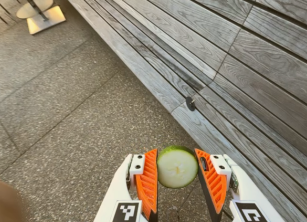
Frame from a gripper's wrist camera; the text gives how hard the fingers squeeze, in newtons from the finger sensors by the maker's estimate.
{"total": 12.0, "left": 12.5, "right": 11.5}